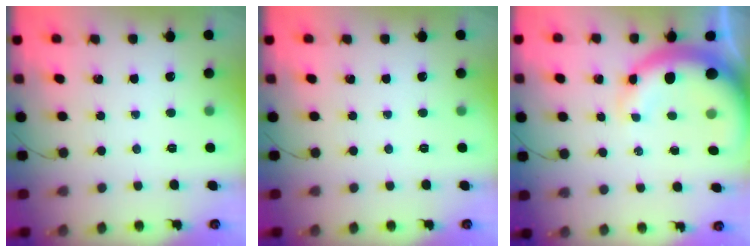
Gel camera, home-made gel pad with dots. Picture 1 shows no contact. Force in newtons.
{"total": 0.0}
{"total": 8.7, "press": 8.4, "slide": 2.2}